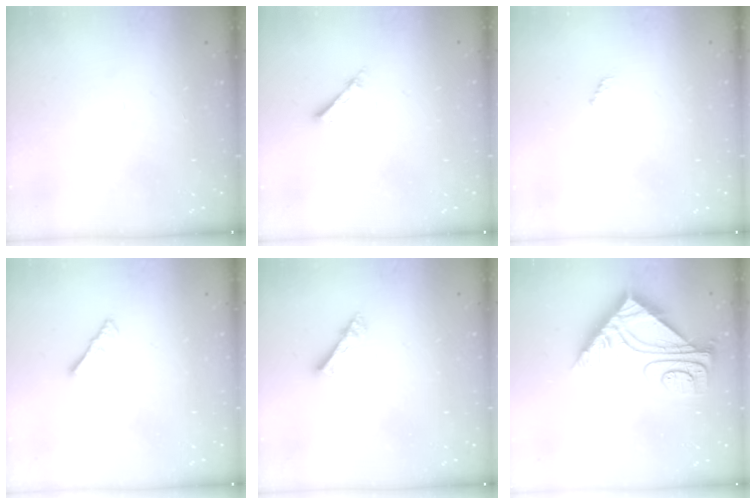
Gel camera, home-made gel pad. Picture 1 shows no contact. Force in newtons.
{"total": 2.1, "press": 2.1, "slide": 0.3}
{"total": 0.7, "press": 0.7, "slide": 0.3}
{"total": 1.1, "press": 1.1, "slide": 0.4}
{"total": 5.0, "press": 5.0, "slide": 0.3}
{"total": 8.9, "press": 8.8, "slide": 0.7}